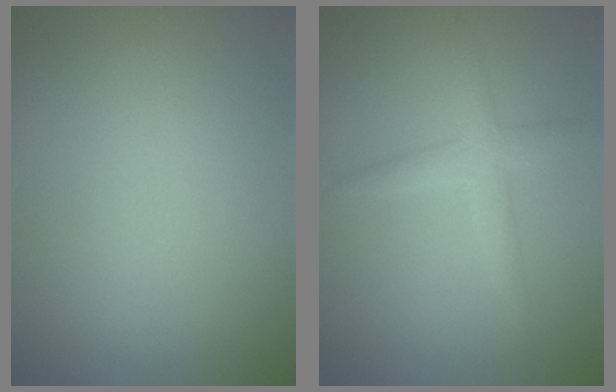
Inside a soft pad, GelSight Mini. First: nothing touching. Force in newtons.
{"total": 2.3, "press": 2.3, "slide": 0.1}